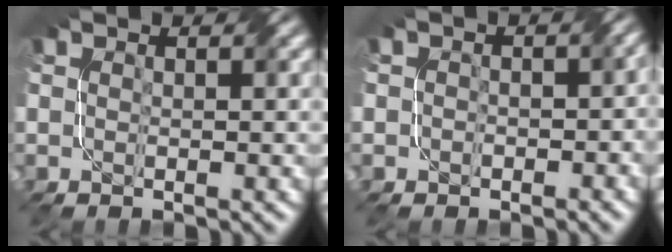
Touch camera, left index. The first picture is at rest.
{"total": 3.0, "force": [-0.3, 2.3, 1.9], "torque": [-0.003, 0.002, -0.007]}